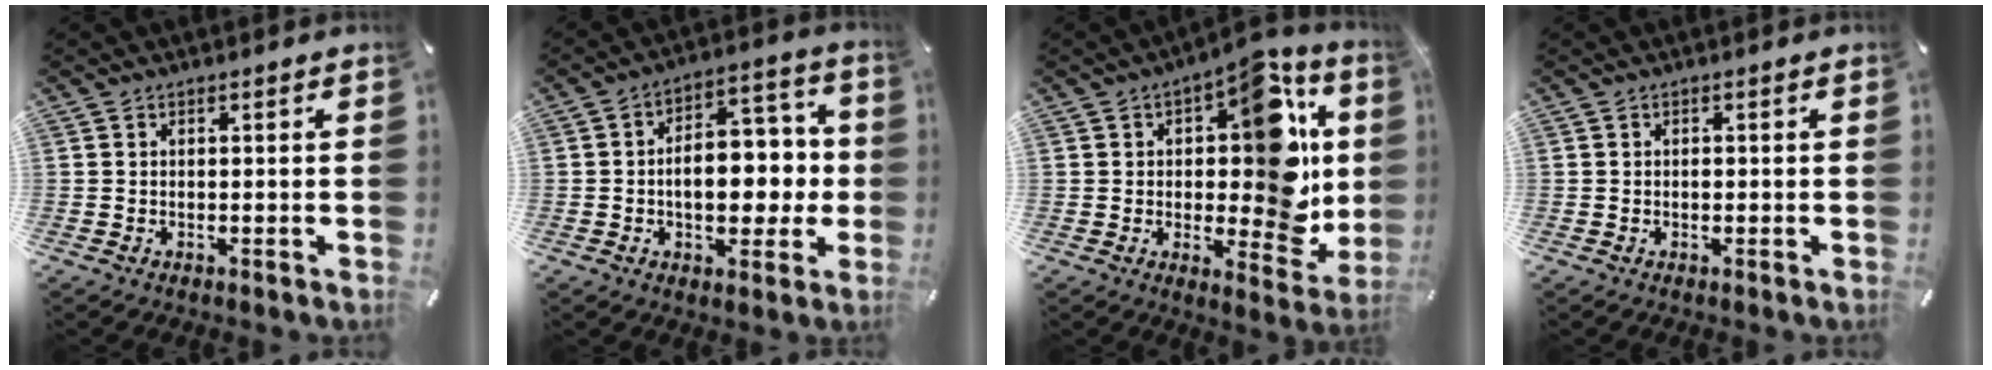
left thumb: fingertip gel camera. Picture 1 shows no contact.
{"total": 12.3, "force": [-1.1, 8.4, 8.9], "torque": [-0.111, 0.010, -0.015]}
{"total": 20.2, "force": [4.3, 10.8, 16.5], "torque": [-0.193, -0.036, 0.068]}
{"total": 0.6, "force": [-0.1, 0.4, 0.5], "torque": [-0.012, -0.001, -0.002]}